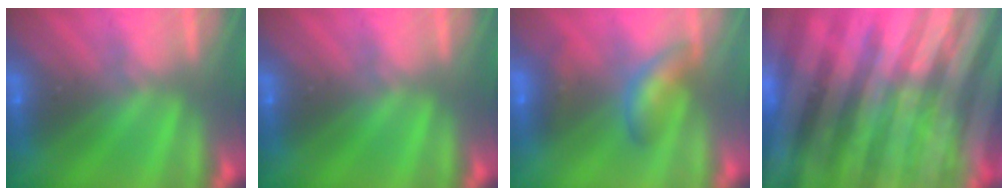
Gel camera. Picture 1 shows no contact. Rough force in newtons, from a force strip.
{"total": 0.0}
{"total": 2.7}
{"total": 6.8}